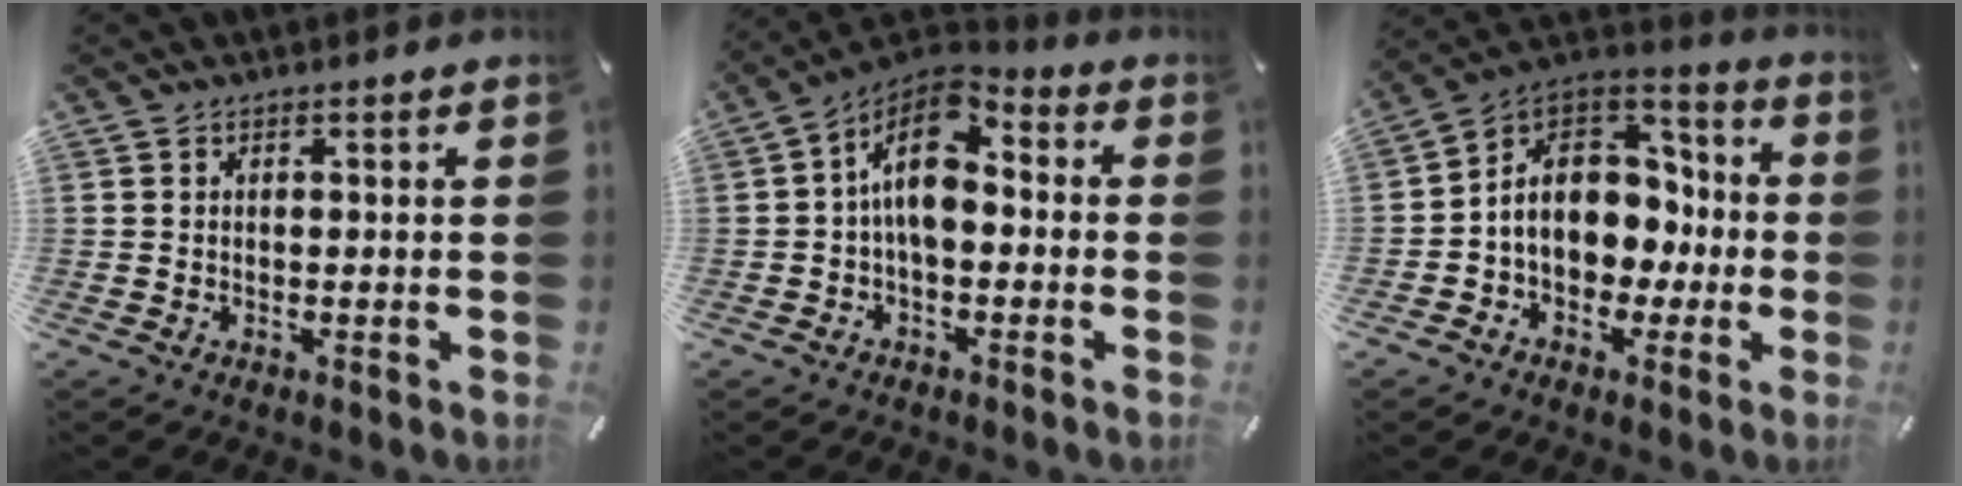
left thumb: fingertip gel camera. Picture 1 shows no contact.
{"total": 12.7, "force": [0.8, 7.5, 10.2], "torque": [-0.198, -0.006, 0.009]}
{"total": 12.9, "force": [-1.2, 11.0, 6.6], "torque": [-0.110, 0.003, -0.016]}